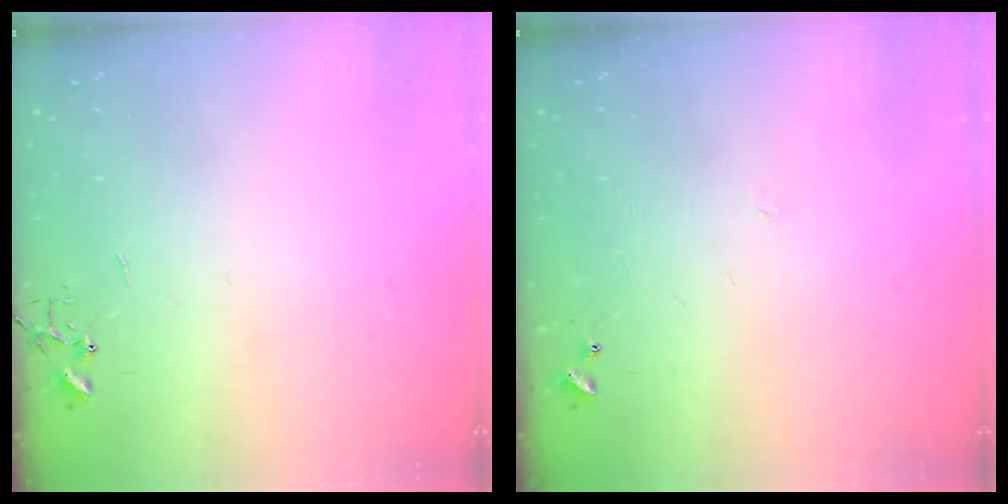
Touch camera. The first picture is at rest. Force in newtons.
{"total": 4.5, "press": 4.4, "slide": 0.4}